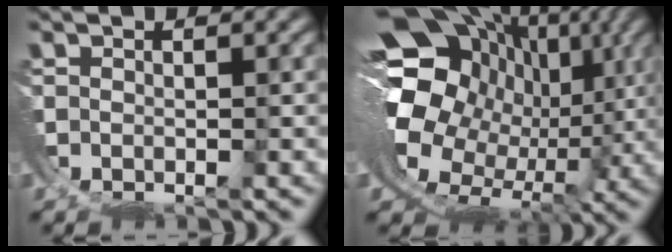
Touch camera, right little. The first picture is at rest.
{"total": 22.2, "force": [1.3, 17.1, 14.1], "torque": [-0.249, -0.034, 0.020]}